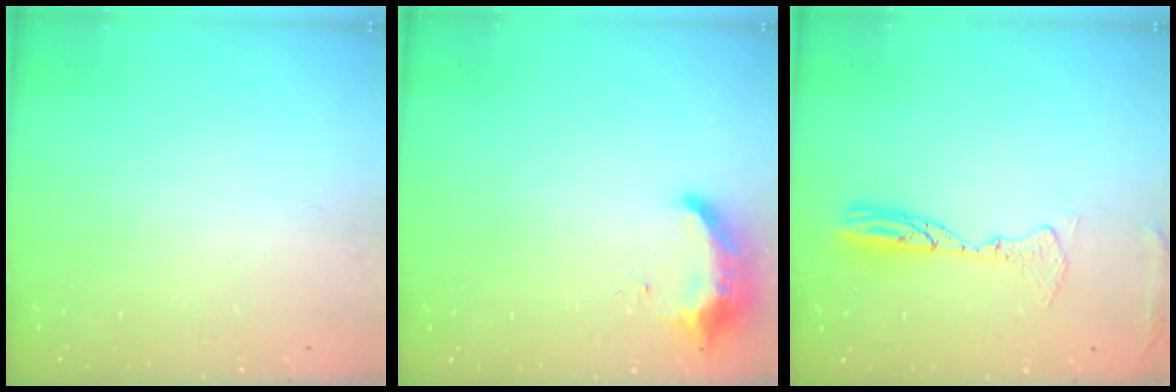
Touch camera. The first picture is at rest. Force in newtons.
{"total": 8.3, "press": 8.3, "slide": 0.4}
{"total": 9.1, "press": 8.9, "slide": 1.7}